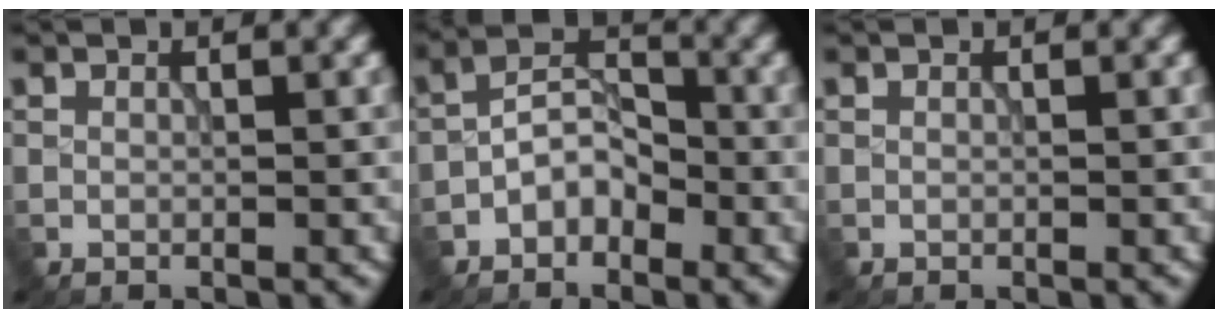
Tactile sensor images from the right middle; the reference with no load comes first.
{"total": 3.4, "force": [-1.8, 2.1, 1.9], "torque": [-0.029, 0.014, -0.040]}
{"total": 0.0}